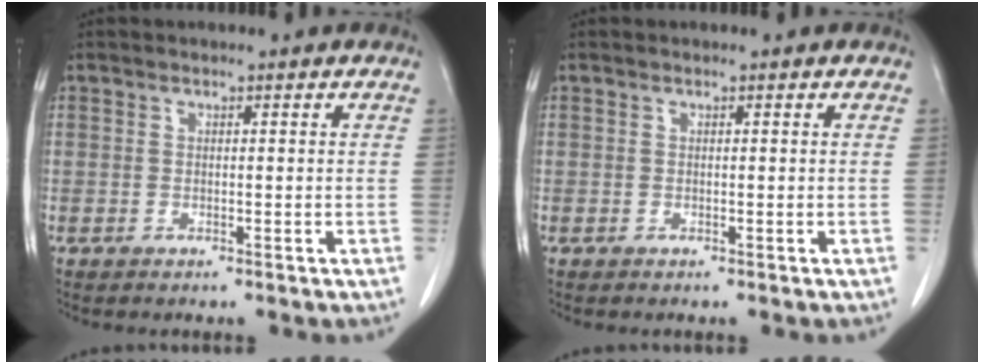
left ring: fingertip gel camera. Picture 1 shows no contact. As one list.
[{"total": 0.0}]